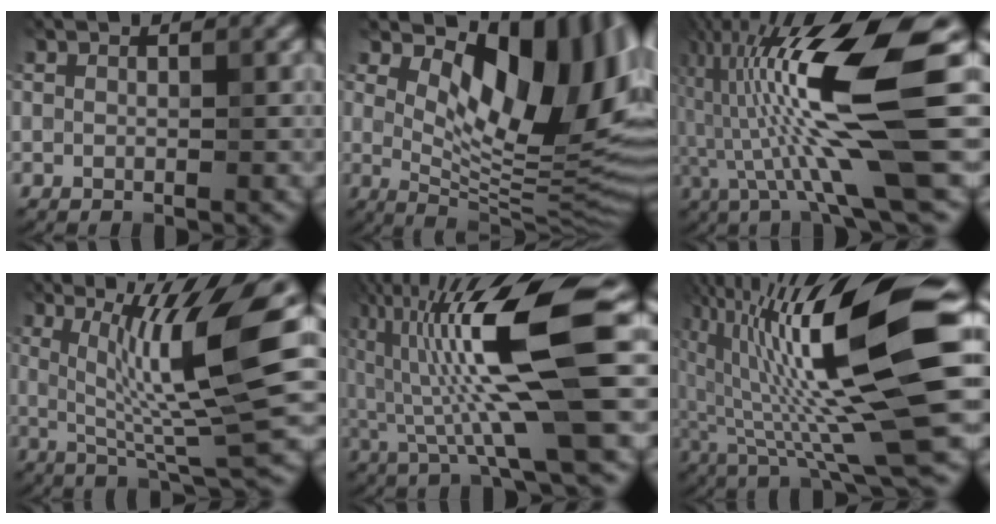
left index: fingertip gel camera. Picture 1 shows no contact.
{"total": 14.1, "force": [4.9, 7.2, 11.2], "torque": [-0.132, -0.002, 0.088]}
{"total": 12.9, "force": [-0.6, 1.5, 12.8], "torque": [-0.241, 0.030, -0.010]}
{"total": 9.9, "force": [2.1, 1.2, 9.6], "torque": [-0.152, -0.003, 0.042]}
{"total": 12.4, "force": [1.5, 1.8, 12.2], "torque": [-0.219, 0.011, 0.030]}
{"total": 16.9, "force": [2.8, 2.6, 16.4], "torque": [-0.272, 0.016, 0.052]}